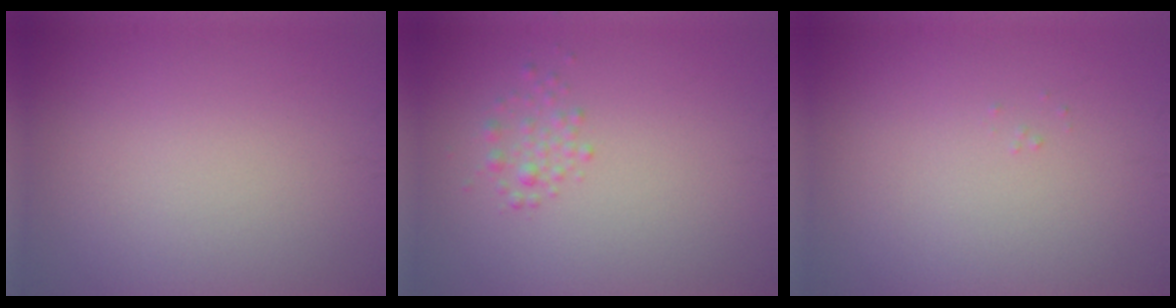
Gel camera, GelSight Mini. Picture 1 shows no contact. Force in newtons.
{"total": 1.4, "press": 1.4, "slide": 0.1}
{"total": 0.0}